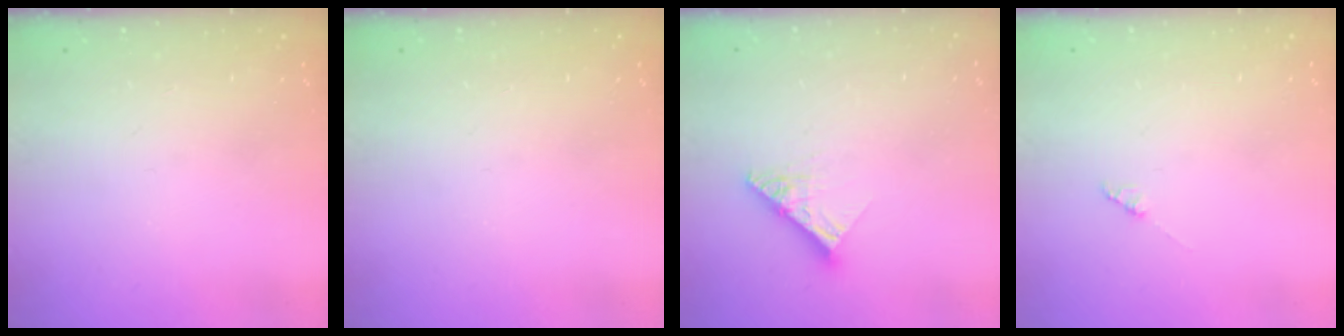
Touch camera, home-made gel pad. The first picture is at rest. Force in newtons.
{"total": 0.0}
{"total": 10.0, "press": 9.9, "slide": 1.1}
{"total": 1.4, "press": 1.4, "slide": 0.2}